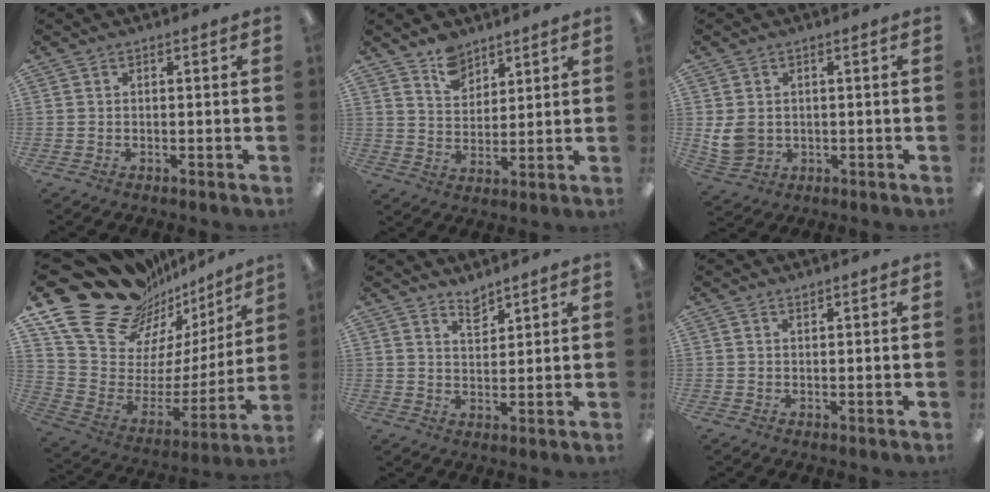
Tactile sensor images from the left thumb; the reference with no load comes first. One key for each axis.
{"total": 7.7, "fx": 6.3, "fy": 4.3, "fz": 1.4, "tx": -0.020, "ty": -0.038, "tz": 0.117}
{"total": 6.0, "fx": 1.1, "fy": 5.2, "fz": 2.8, "tx": -0.061, "ty": 0.003, "tz": 0.026}
{"total": 24.4, "fx": 16.7, "fy": 13.8, "fz": 11.2, "tx": -0.160, "ty": -0.131, "tz": 0.318}
{"total": 4.3, "fx": 4.0, "fy": 1.3, "fz": 0.9, "tx": -0.010, "ty": -0.029, "tz": 0.073}
{"total": 1.1, "fx": 1.0, "fy": 0.3, "fz": 0.1, "tx": 0.006, "ty": -0.005, "tz": 0.018}